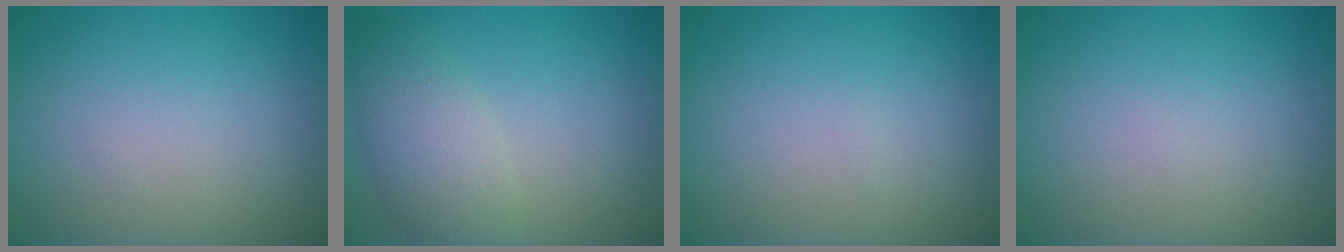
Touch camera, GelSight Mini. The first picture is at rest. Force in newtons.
{"total": 4.3, "press": 4.3, "slide": 0.2}
{"total": 0.0}
{"total": 0.0}